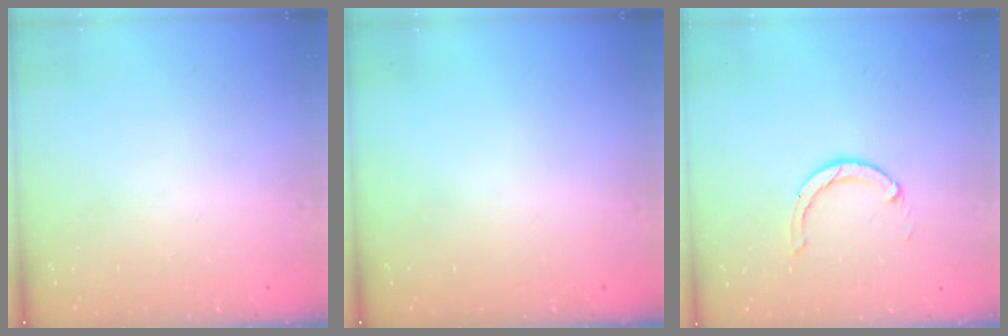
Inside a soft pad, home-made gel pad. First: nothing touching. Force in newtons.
{"total": 0.0}
{"total": 3.6, "press": 3.5, "slide": 0.5}